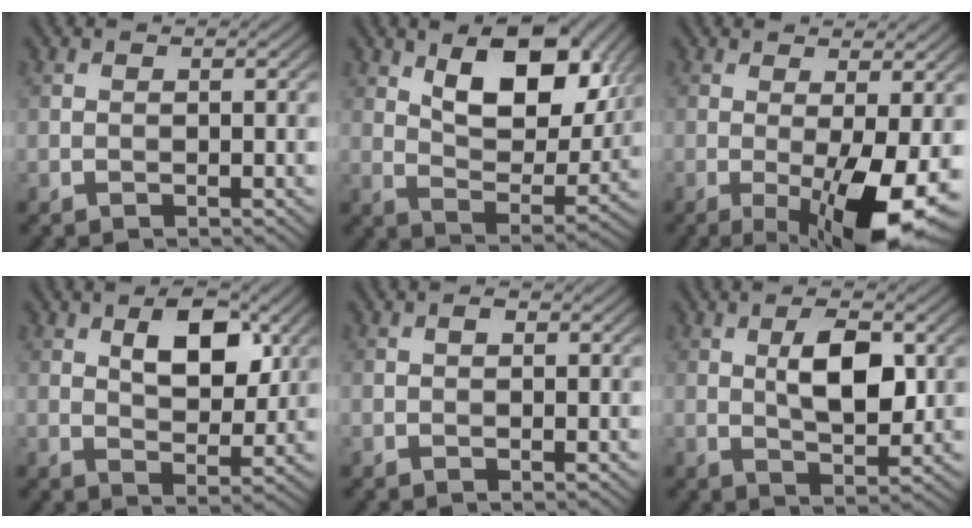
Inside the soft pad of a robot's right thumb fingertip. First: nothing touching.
{"total": 12.4, "force": [5.6, 6.4, 9.0], "torque": [-0.143, -0.009, 0.094]}
{"total": 9.6, "force": [-2.6, 2.1, 9.0], "torque": [-0.146, -0.005, -0.029]}
{"total": 7.0, "force": [2.7, 3.6, 5.4], "torque": [-0.089, -0.003, 0.045]}
{"total": 0.9, "force": [0.2, 0.5, 0.7], "torque": [-0.010, 0.001, 0.001]}
{"total": 6.4, "force": [1.3, 2.8, 5.6], "torque": [-0.098, 0.000, 0.025]}